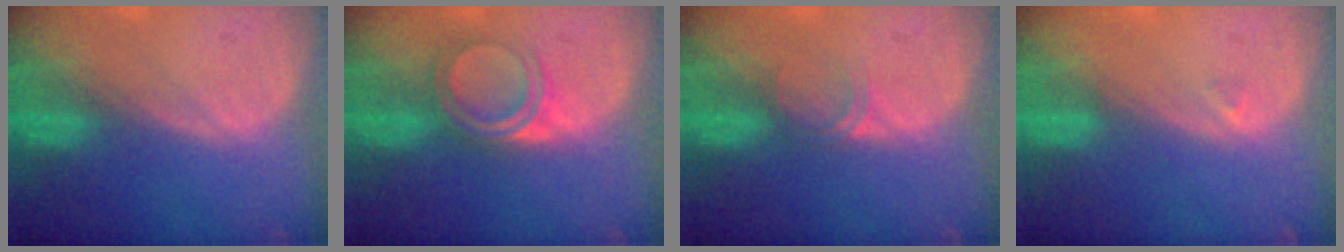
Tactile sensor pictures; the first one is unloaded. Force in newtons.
{"total": 4.9, "press": 4.4, "slide": 2.2}
{"total": 1.8, "press": 1.5, "slide": 1.1}
{"total": 0.5, "press": 0.5, "slide": 0.2}